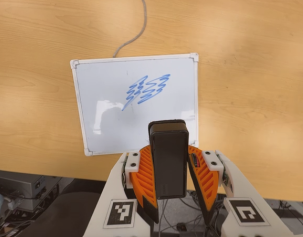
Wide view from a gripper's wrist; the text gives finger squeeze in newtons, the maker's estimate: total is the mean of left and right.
{"total": 6.3, "left": 6.1, "right": 6.5}